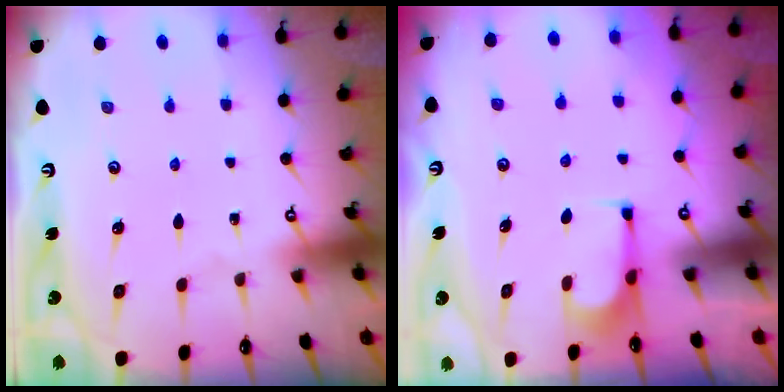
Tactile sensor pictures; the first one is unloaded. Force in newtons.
{"total": 2.1, "press": 1.9, "slide": 0.8}